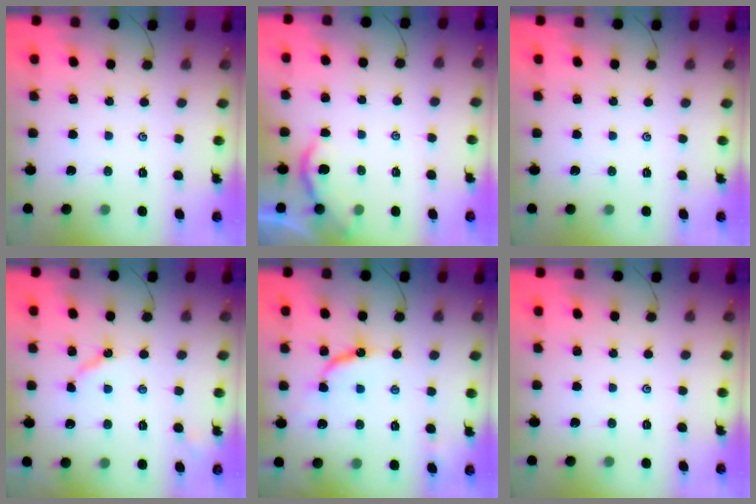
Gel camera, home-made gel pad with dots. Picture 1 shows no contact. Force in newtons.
{"total": 1.9, "press": 1.8, "slide": 0.4}
{"total": 0.0}
{"total": 5.3, "press": 5.3, "slide": 0.5}
{"total": 9.4, "press": 9.4, "slide": 0.9}
{"total": 0.0}